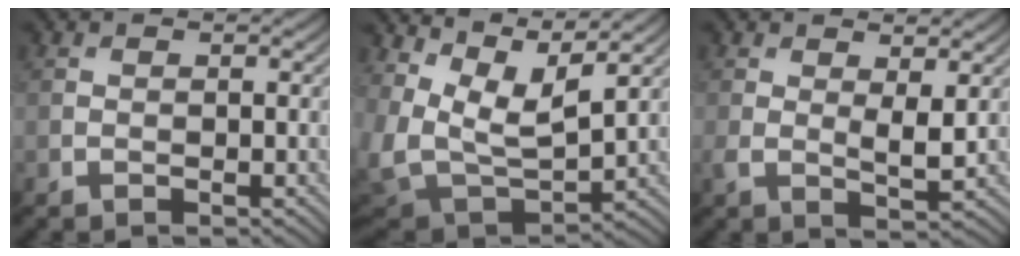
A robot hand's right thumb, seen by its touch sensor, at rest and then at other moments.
{"total": 11.6, "force": [7.0, 5.3, 7.5], "torque": [-0.191, 0.011, 0.127]}
{"total": 3.3, "force": [1.0, 1.1, 2.9], "torque": [-0.062, -0.006, 0.020]}